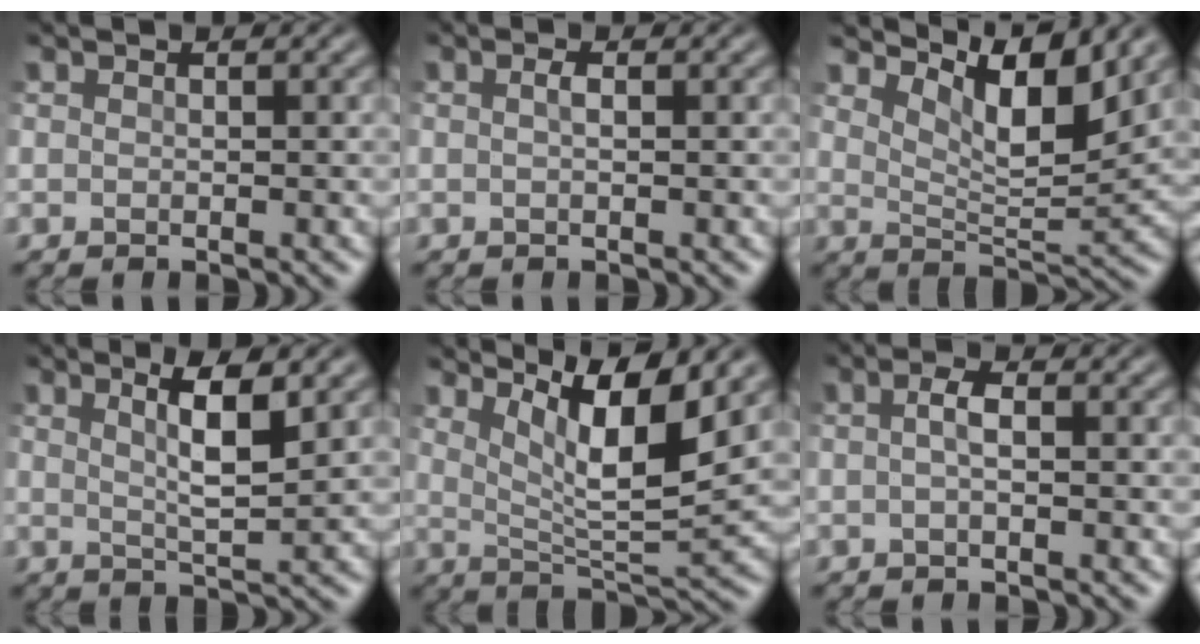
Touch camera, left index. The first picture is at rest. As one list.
[{"total": 0.7, "force": [-0.2, 0.2, 0.6], "torque": [-0.016, 0.001, -0.002]}, {"total": 6.7, "force": [4.3, 1.9, 4.7], "torque": [-0.082, -0.008, 0.072]}, {"total": 4.2, "force": [1.4, 0.8, 3.8], "torque": [-0.062, -0.006, 0.025]}, {"total": 7.5, "force": [4.0, 1.6, 6.2], "torque": [-0.105, -0.010, 0.076]}, {"total": 1.5, "force": [-0.3, 0.5, 1.3], "torque": [-0.030, 0.003, -0.008]}]